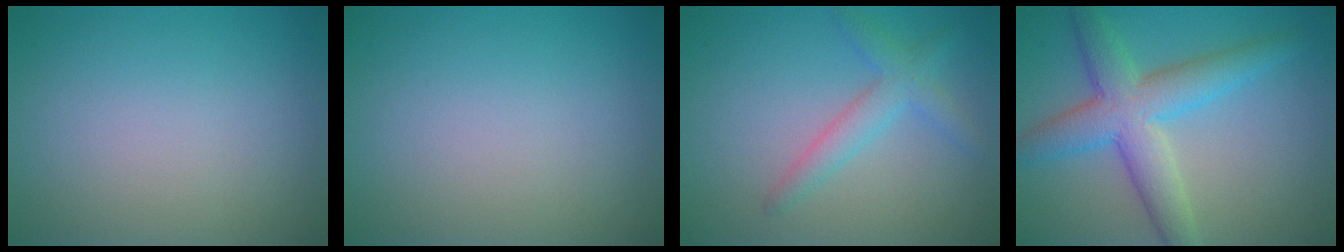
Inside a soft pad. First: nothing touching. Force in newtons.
{"total": 0.0}
{"total": 2.7, "press": 2.7, "slide": 0.1}
{"total": 6.4, "press": 6.4, "slide": 0.2}